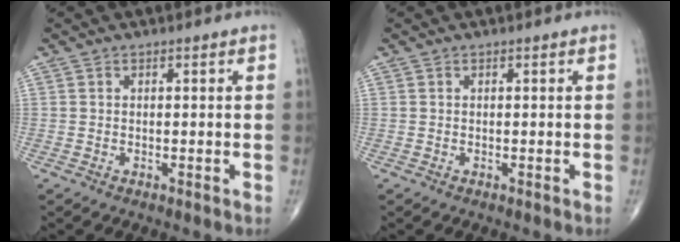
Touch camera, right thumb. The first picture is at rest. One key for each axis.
{"total": 0.0}